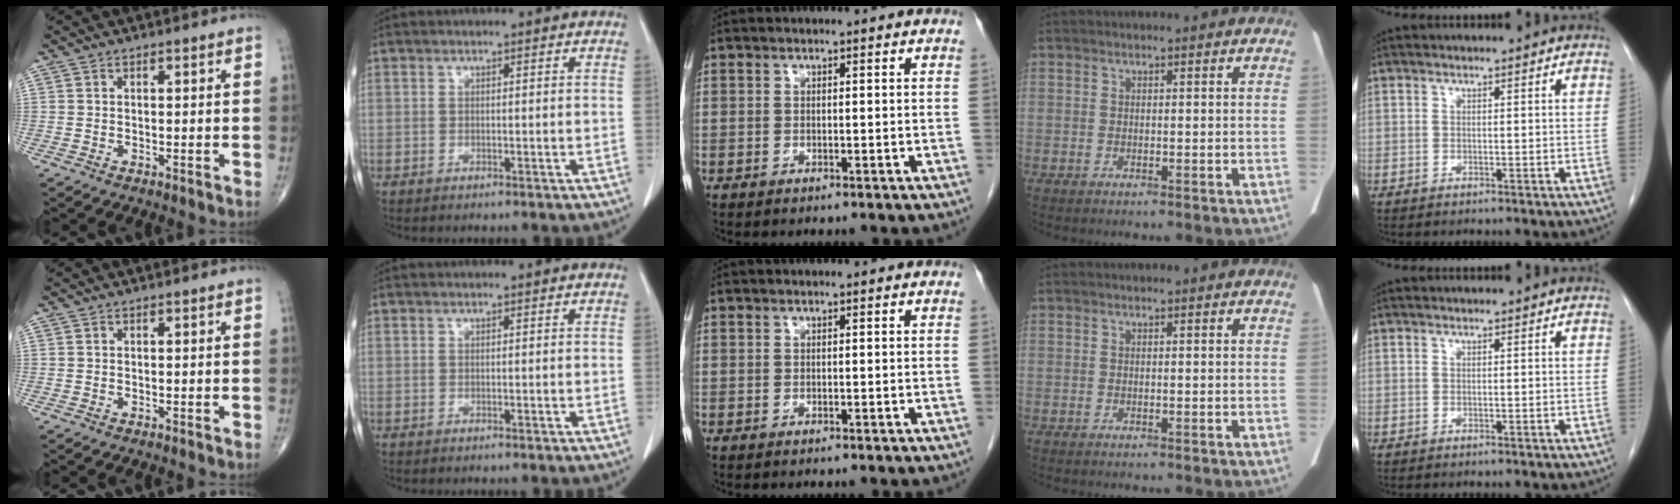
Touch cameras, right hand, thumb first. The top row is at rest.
{}